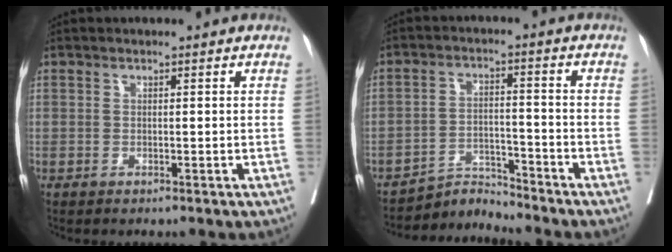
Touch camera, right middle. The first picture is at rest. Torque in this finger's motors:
{"motor_torque": [-0.05, 0.09, -0.09, -0.01]}